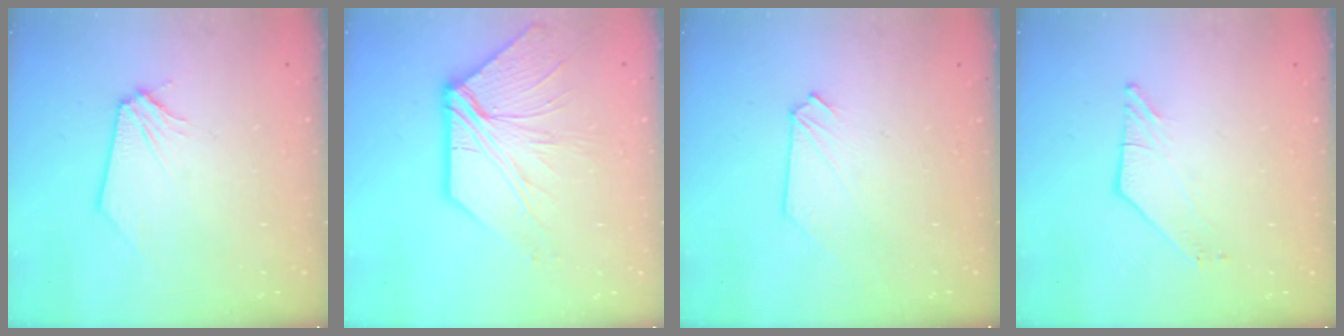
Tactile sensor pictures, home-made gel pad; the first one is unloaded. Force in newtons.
{"total": 12.5, "press": 12.5, "slide": 1.1}
{"total": 0.0}
{"total": 3.7, "press": 3.7, "slide": 0.5}